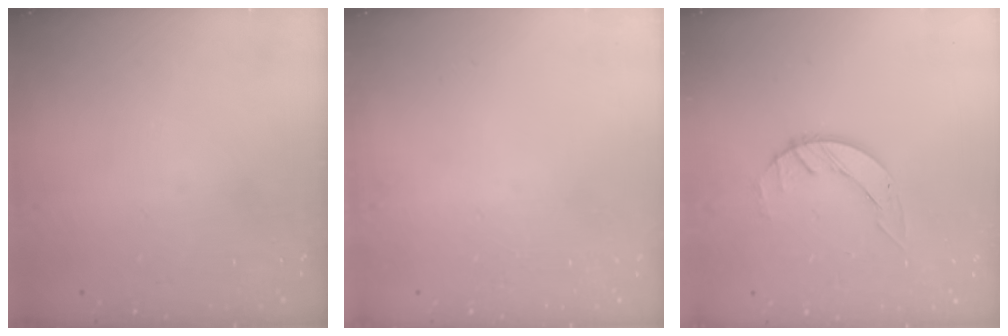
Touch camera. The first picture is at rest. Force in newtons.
{"total": 0.0}
{"total": 2.7, "press": 2.7, "slide": 0.3}